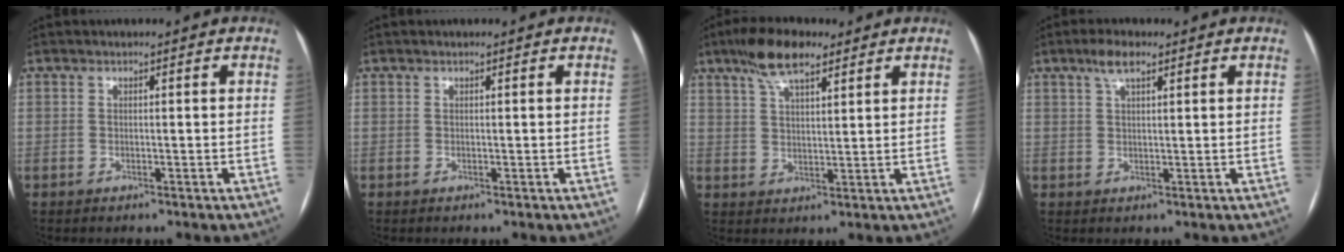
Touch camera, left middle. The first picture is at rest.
{"total": 0.0}
{"total": 8.0, "force": [5.5, 2.4, 5.3], "torque": [-0.103, 0.017, 0.098]}
{"total": 3.4, "force": [2.2, 0.9, 2.5], "torque": [-0.052, 0.010, 0.042]}